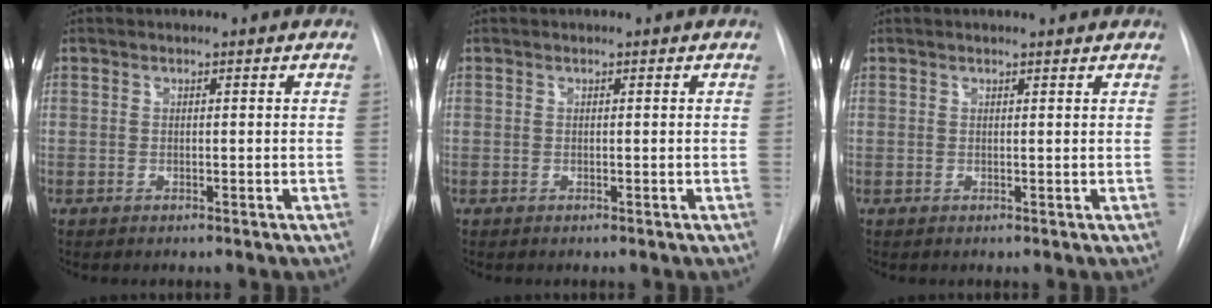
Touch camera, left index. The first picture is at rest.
{"total": 0.0}
{"total": 2.3, "force": [2.0, 0.3, 1.0], "torque": [-0.015, 0.003, 0.023]}